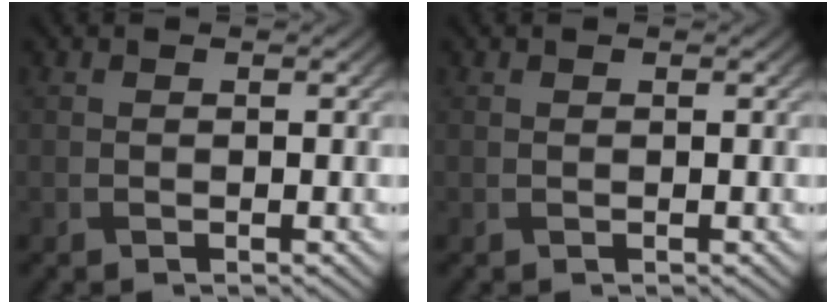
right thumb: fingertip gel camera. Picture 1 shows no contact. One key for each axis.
{"total": 0.0}